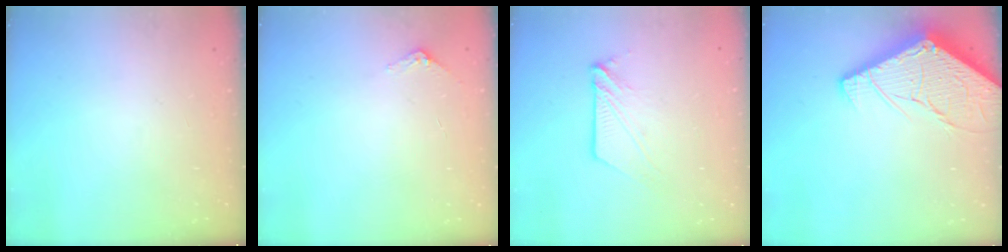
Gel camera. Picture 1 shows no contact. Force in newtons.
{"total": 2.9, "press": 2.9, "slide": 0.2}
{"total": 7.4, "press": 7.4, "slide": 0.5}
{"total": 15.4, "press": 15.3, "slide": 1.6}